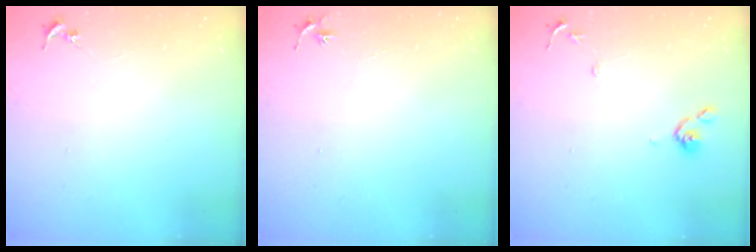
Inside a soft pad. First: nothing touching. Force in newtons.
{"total": 2.9, "press": 2.9, "slide": 0.3}
{"total": 8.6, "press": 8.6, "slide": 0.7}